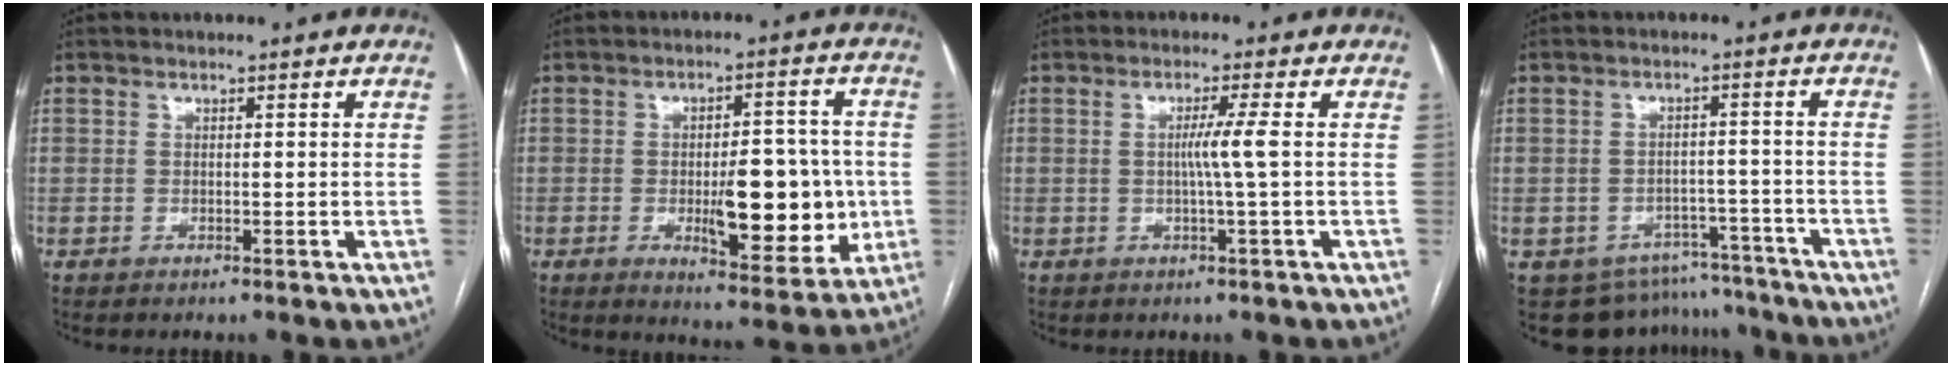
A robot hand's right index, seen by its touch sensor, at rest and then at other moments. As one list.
[{"total": 12.5, "force": [-1.9, 4.6, 11.5], "torque": [-0.154, 0.005, -0.017]}, {"total": 3.2, "force": [0.0, -1.0, 3.0], "torque": [-0.053, -0.002, -0.002]}, {"total": 10.7, "force": [-9.0, 5.8, 0.8], "torque": [-0.002, 0.025, -0.105]}]